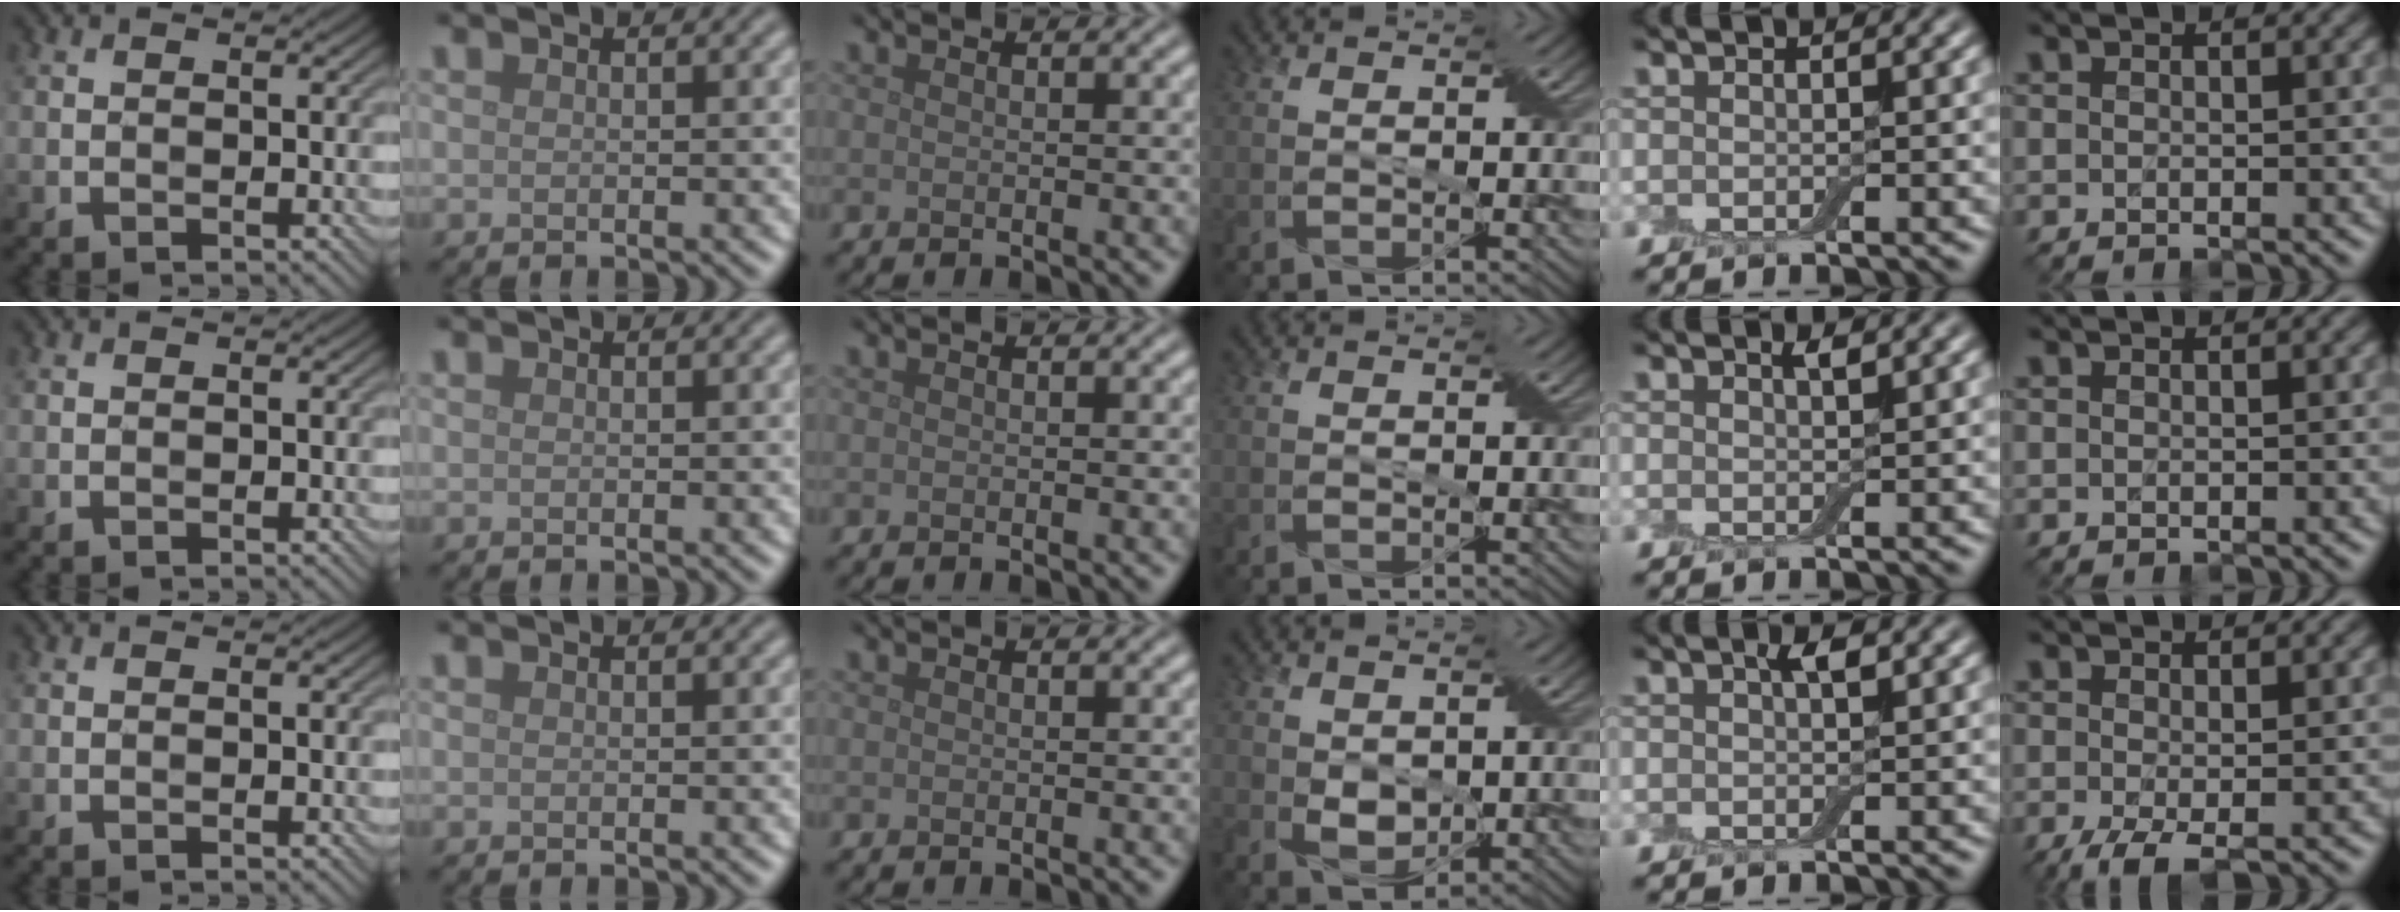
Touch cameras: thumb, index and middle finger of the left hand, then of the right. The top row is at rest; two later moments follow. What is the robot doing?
{"motion": "pour", "object": "cup"}